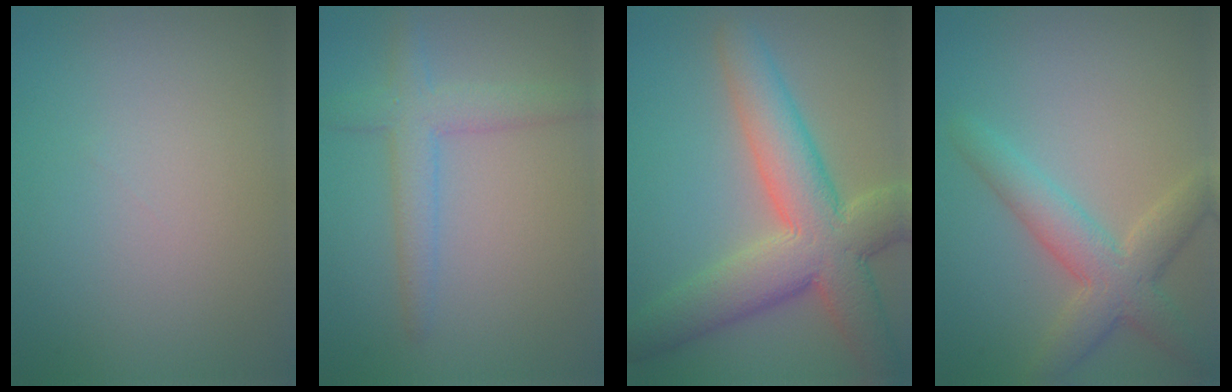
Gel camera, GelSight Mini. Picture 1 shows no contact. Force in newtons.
{"total": 3.6, "press": 3.6, "slide": 0.0}
{"total": 9.3, "press": 9.3, "slide": 0.8}
{"total": 4.9, "press": 4.9, "slide": 0.3}